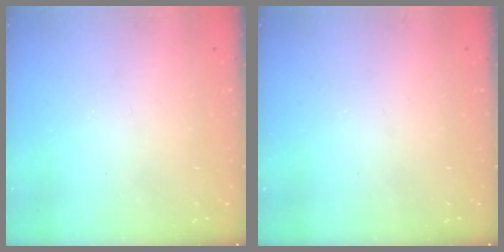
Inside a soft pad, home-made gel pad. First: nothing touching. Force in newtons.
{"total": 0.0}